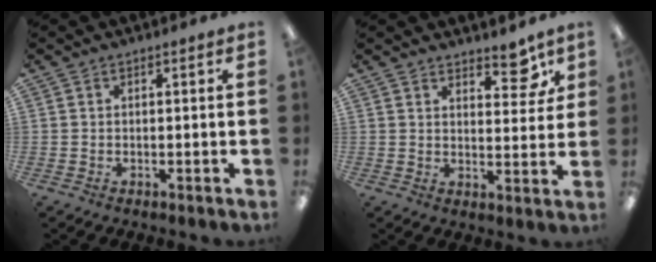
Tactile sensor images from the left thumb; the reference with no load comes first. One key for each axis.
{"total": 6.7, "fx": 5.4, "fy": 2.7, "fz": 3.0, "tx": -0.016, "ty": -0.039, "tz": 0.089}